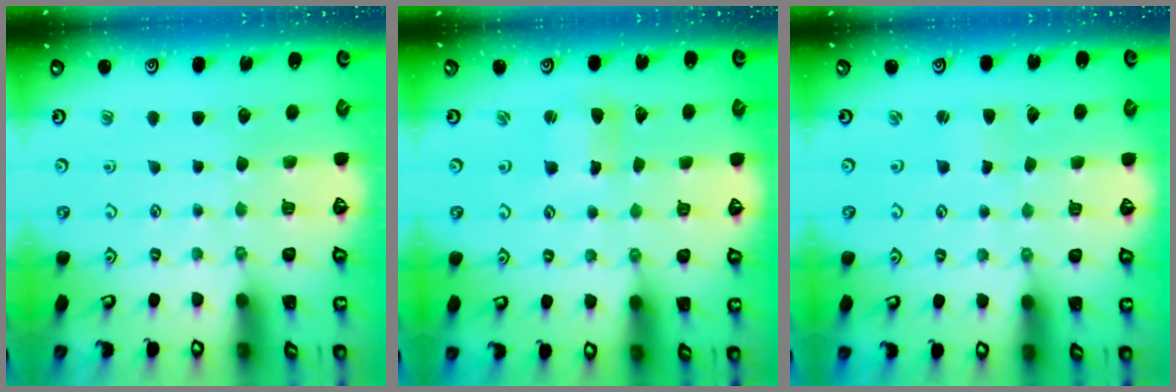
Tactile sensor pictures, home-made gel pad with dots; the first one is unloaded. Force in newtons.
{"total": 3.0, "press": 2.9, "slide": 0.4}
{"total": 1.6, "press": 1.6, "slide": 0.3}